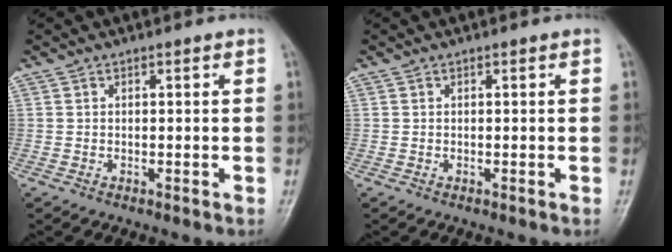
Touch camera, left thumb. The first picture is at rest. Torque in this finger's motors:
{"motor_torque": [0.00, 0.00, -0.04, 0.04, 0.00]}